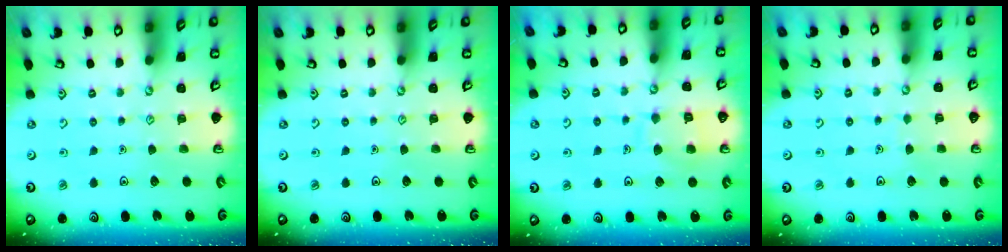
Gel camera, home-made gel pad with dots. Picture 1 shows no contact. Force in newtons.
{"total": 0.0}
{"total": 9.0, "press": 9.0, "slide": 0.8}
{"total": 1.4, "press": 1.4, "slide": 0.1}